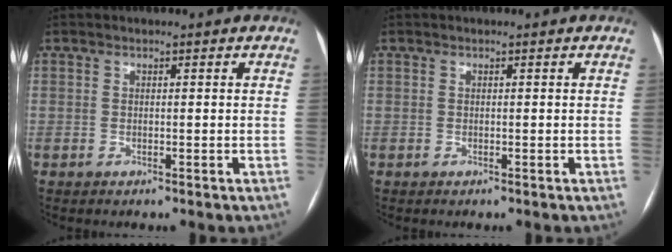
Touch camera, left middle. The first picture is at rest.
{"total": 0.0}